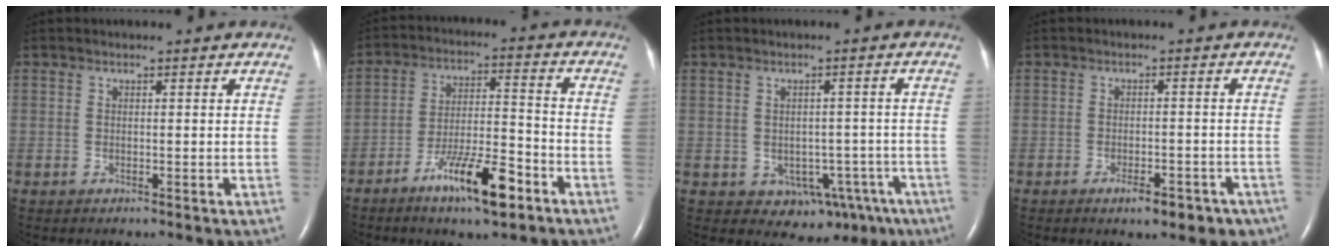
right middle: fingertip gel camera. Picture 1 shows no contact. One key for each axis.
{"total": 11.1, "fx": -6.6, "fy": 2.0, "fz": 8.6, "tx": -0.153, "ty": -0.006, "tz": -0.113}
{"total": 9.2, "fx": -4.9, "fy": 6.2, "fz": 4.8, "tx": -0.041, "ty": 0.021, "tz": -0.056}
{"total": 5.8, "fx": -4.0, "fy": 2.2, "fz": 3.6, "tx": -0.036, "ty": 0.002, "tz": -0.050}